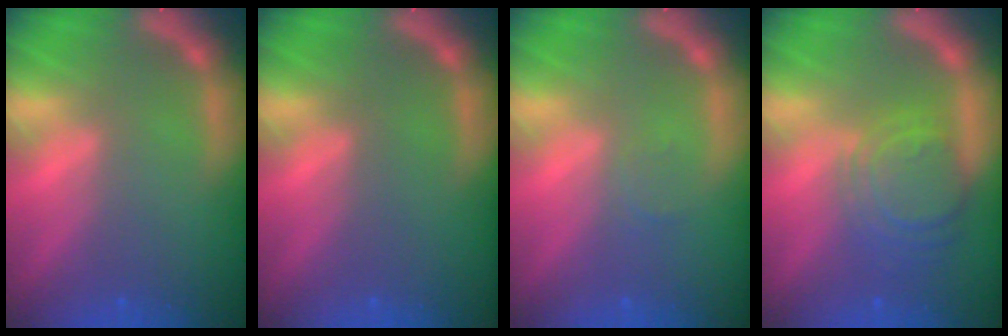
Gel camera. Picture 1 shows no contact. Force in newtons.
{"total": 0.0}
{"total": 1.0}
{"total": 6.5}